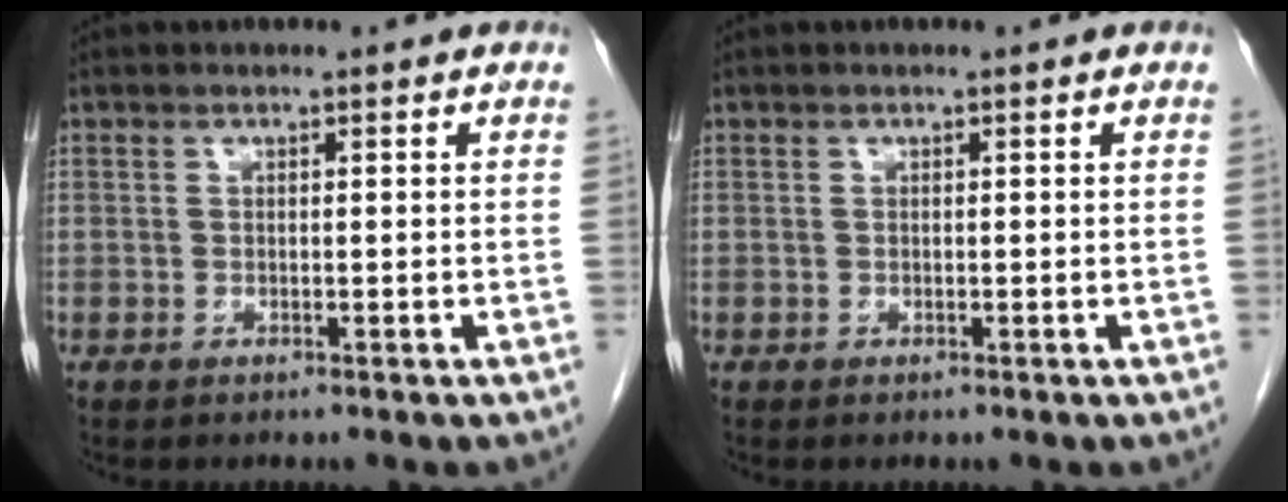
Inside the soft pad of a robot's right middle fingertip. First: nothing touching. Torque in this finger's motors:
{"motor_torque": [0.09, -0.09, -0.03, 0.01]}